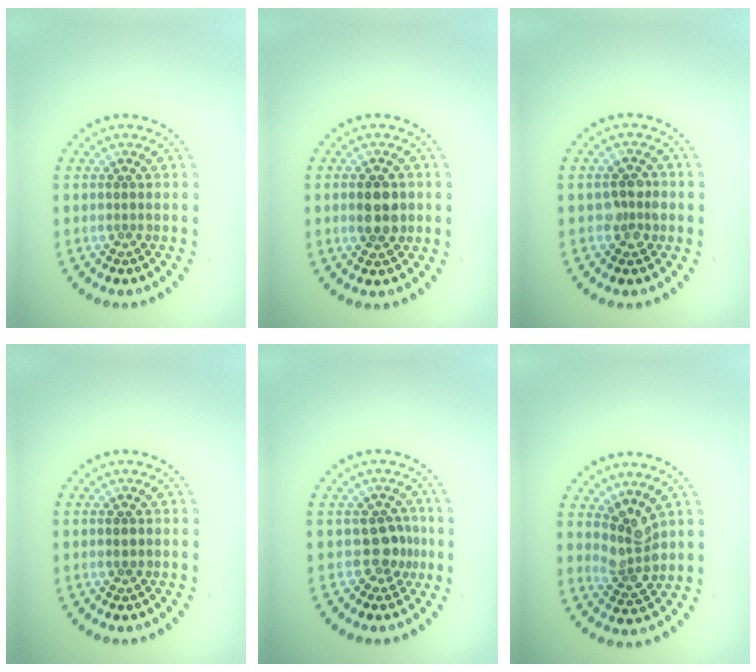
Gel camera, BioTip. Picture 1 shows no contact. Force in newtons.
{"total": 3.1, "press": 3.1, "slide": 0.1}
{"total": 2.2, "press": 2.1, "slide": 0.4}
{"total": 1.0, "press": 0.9, "slide": 0.2}
{"total": 2.2, "press": 1.8, "slide": 1.4}
{"total": 2.9, "press": 2.6, "slide": 1.3}